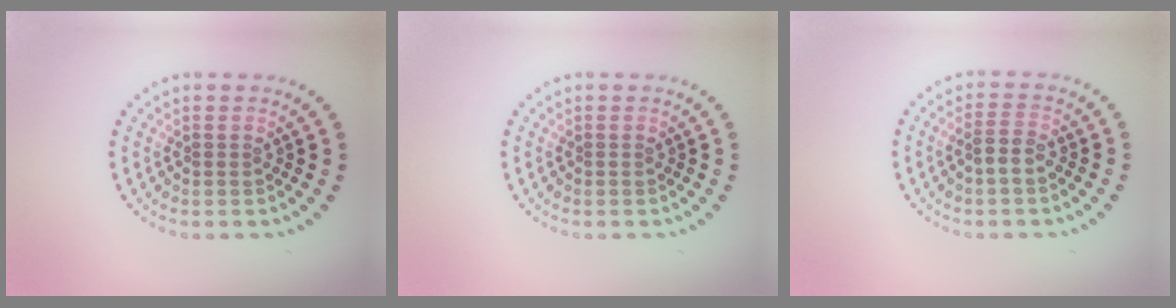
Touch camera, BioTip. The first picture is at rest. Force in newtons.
{"total": 0.0}
{"total": 2.0, "press": 1.8, "slide": 0.8}